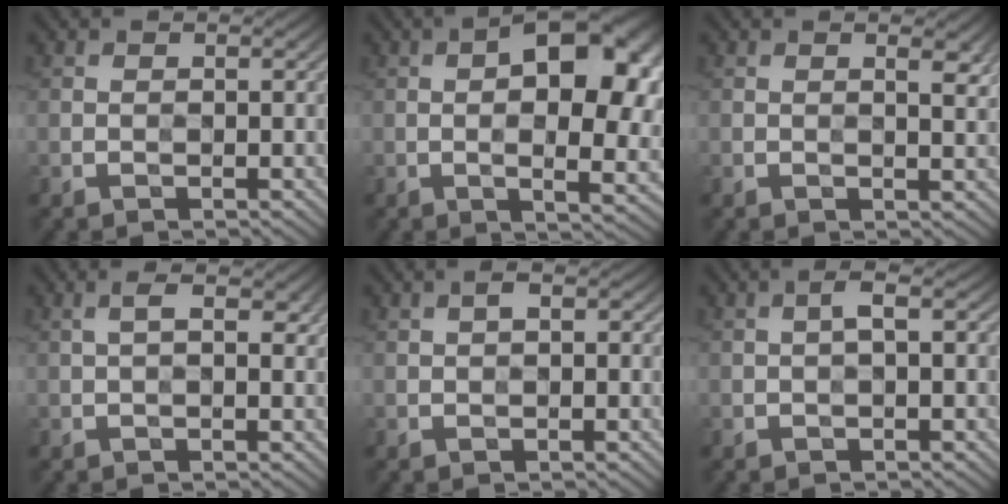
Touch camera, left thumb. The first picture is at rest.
{"total": 15.9, "force": [3.5, 7.4, 13.6], "torque": [-0.182, 0.023, 0.035]}
{"total": 2.2, "force": [1.0, 0.7, 1.8], "torque": [-0.027, -0.004, 0.018]}
{"total": 1.6, "force": [0.5, 0.5, 1.4], "torque": [-0.029, 0.003, 0.008]}
{"total": 1.3, "force": [0.4, 0.7, 1.0], "torque": [-0.016, 0.005, 0.004]}
{"total": 1.4, "force": [0.1, 0.3, 1.4], "torque": [-0.028, 0.008, -0.002]}